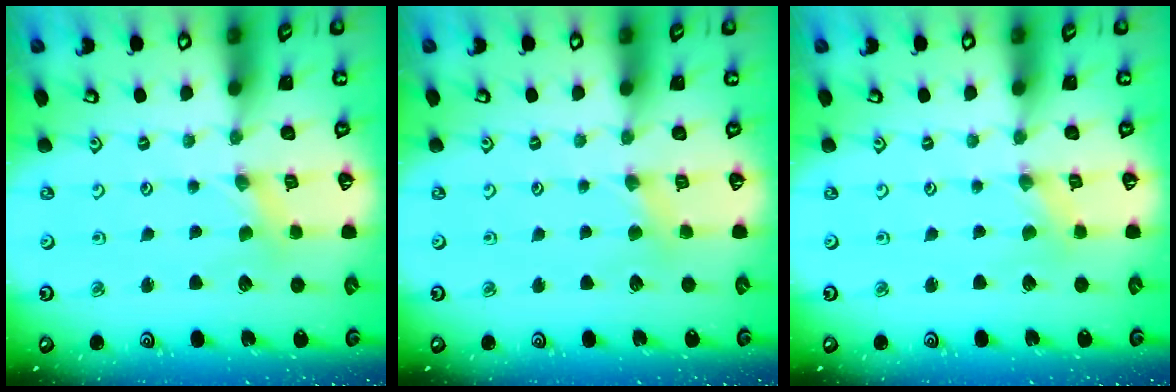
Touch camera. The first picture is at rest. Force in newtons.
{"total": 2.9, "press": 2.9, "slide": 0.6}
{"total": 0.0}